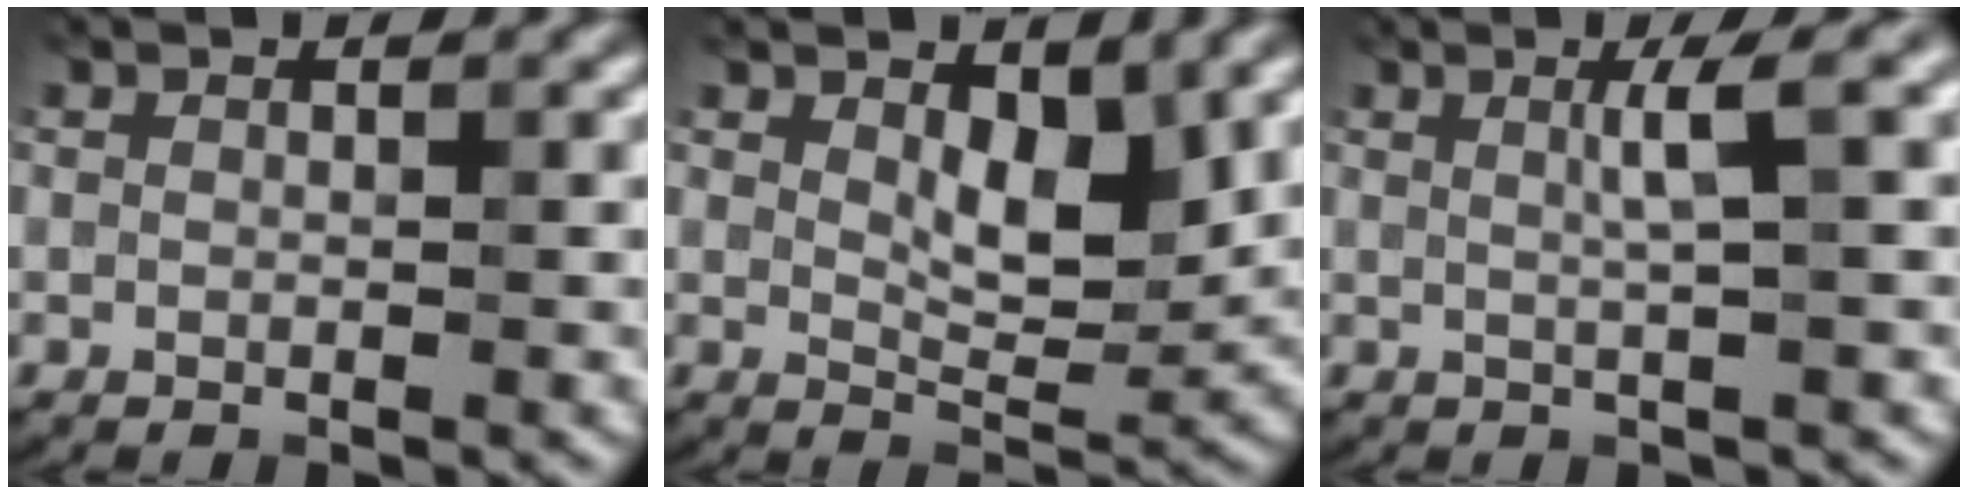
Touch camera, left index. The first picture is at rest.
{"total": 4.0, "force": [1.6, 1.7, 3.2], "torque": [-0.059, -0.005, 0.030]}
{"total": 3.1, "force": [0.8, 0.2, 3.0], "torque": [-0.047, 0.016, 0.011]}